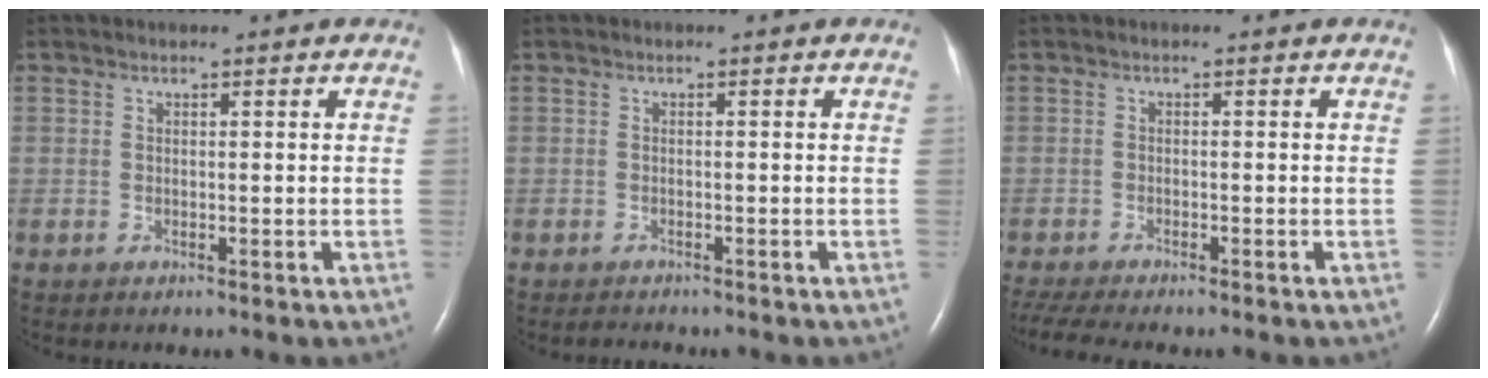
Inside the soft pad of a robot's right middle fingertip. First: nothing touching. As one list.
[{"total": 1.2, "force": [-1.1, 0.2, 0.2], "torque": [-0.010, -0.005, -0.016]}, {"total": 6.8, "force": [-5.9, 0.6, 3.4], "torque": [-0.061, -0.010, -0.096]}]